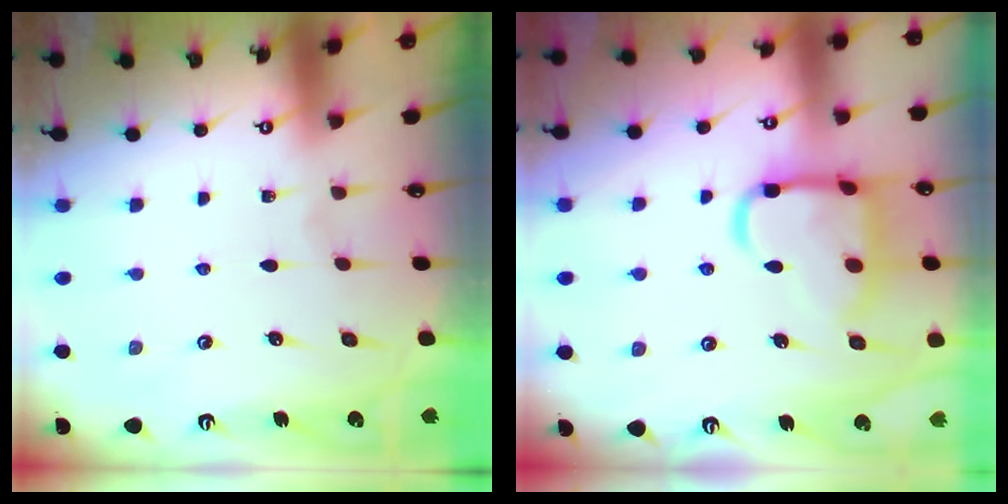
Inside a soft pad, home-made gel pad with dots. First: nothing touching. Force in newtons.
{"total": 15.3, "press": 15.2, "slide": 1.6}